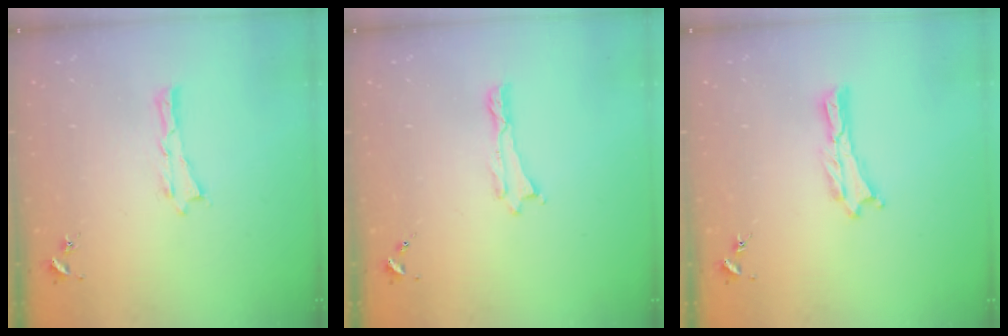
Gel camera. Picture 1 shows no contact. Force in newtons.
{"total": 0.0}
{"total": 0.0}